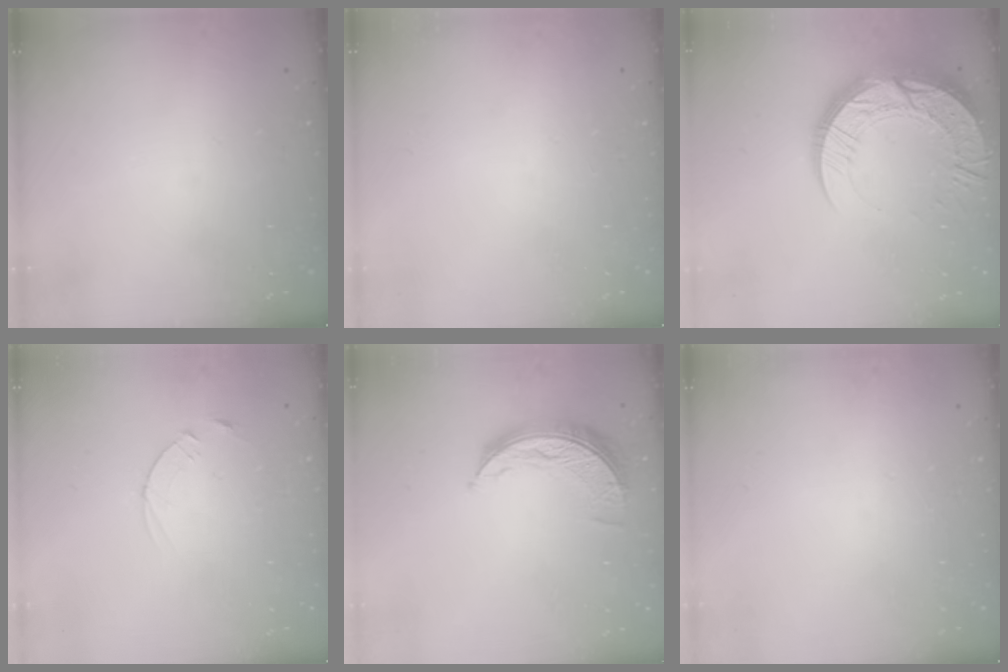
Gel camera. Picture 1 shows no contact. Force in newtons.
{"total": 0.0}
{"total": 22.5, "press": 22.4, "slide": 1.8}
{"total": 2.5, "press": 2.5, "slide": 0.3}
{"total": 8.4, "press": 8.4, "slide": 0.2}
{"total": 0.0}